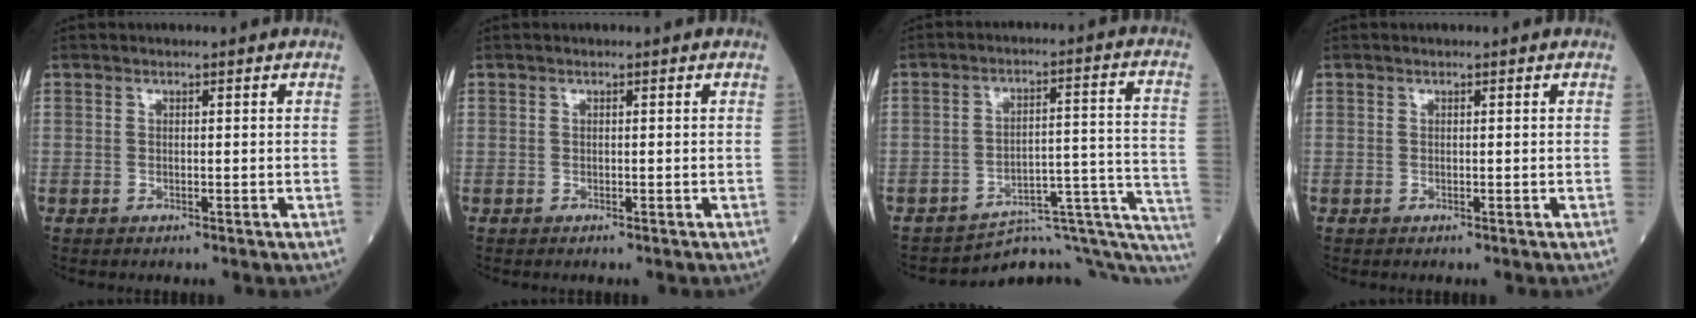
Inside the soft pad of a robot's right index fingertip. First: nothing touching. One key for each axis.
{"total": 0.0}
{"total": 14.8, "fx": -14.2, "fy": 1.5, "fz": 3.8, "tx": 0.001, "ty": 0.071, "tz": -0.184}
{"total": 0.0}